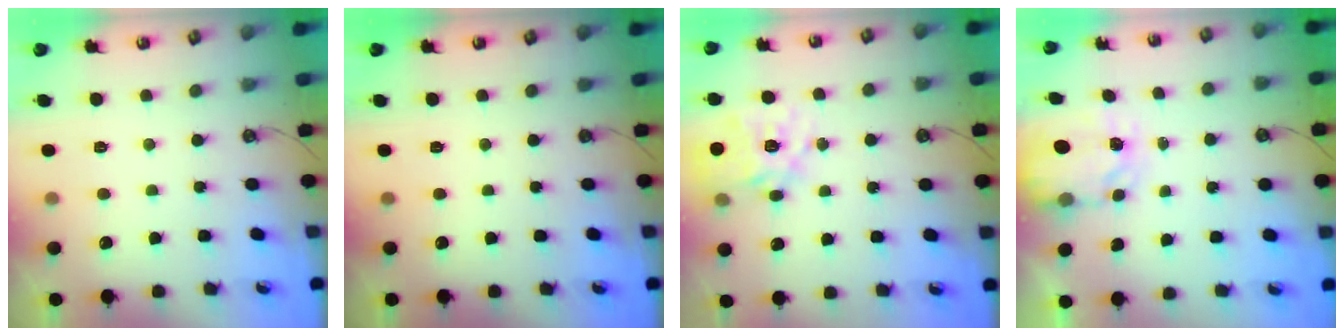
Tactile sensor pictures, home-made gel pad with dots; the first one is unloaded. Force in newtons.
{"total": 0.0}
{"total": 16.8, "press": 16.7, "slide": 1.8}
{"total": 3.9, "press": 3.9, "slide": 0.3}